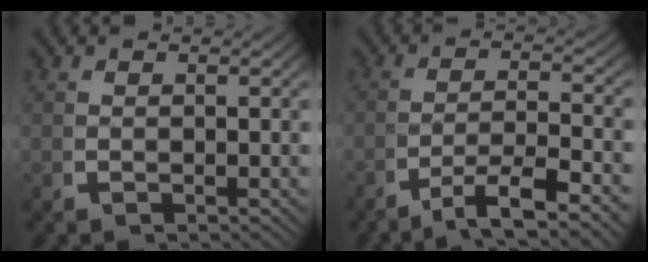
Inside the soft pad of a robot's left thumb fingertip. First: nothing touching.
{"total": 5.1, "force": [-2.5, 2.1, 4.0], "torque": [-0.070, -0.010, -0.039]}